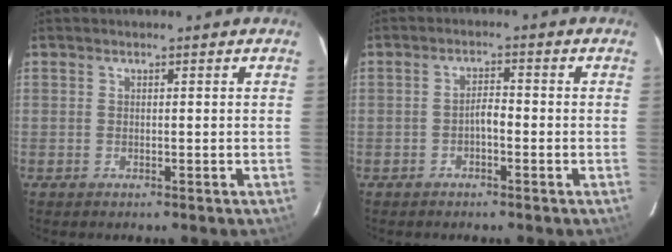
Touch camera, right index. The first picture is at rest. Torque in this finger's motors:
{"motor_torque": [0.41, -0.21, 0.17, 0.05]}